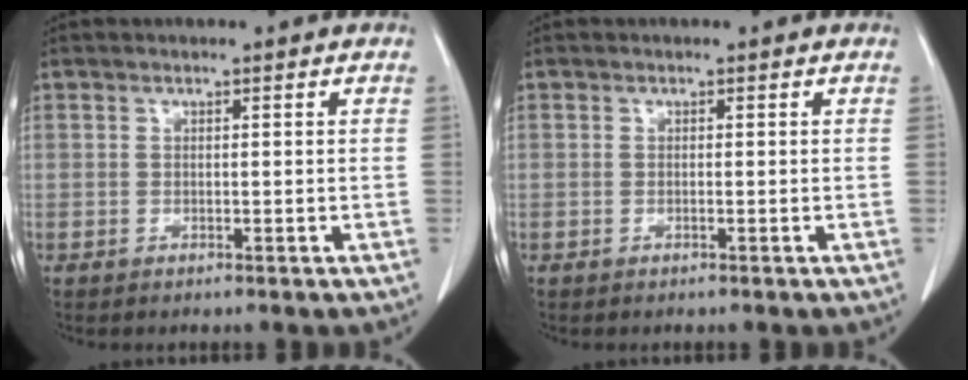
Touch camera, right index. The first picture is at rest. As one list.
[{"total": 0.0}]